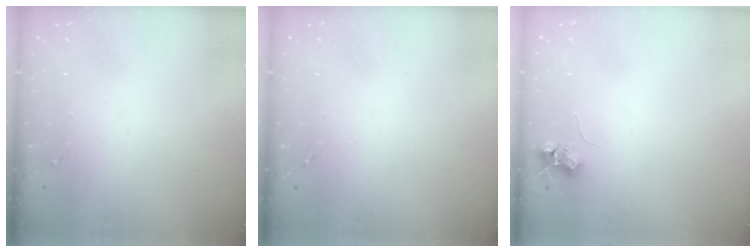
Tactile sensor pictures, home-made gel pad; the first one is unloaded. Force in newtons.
{"total": 0.0}
{"total": 6.5, "press": 6.4, "slide": 0.9}